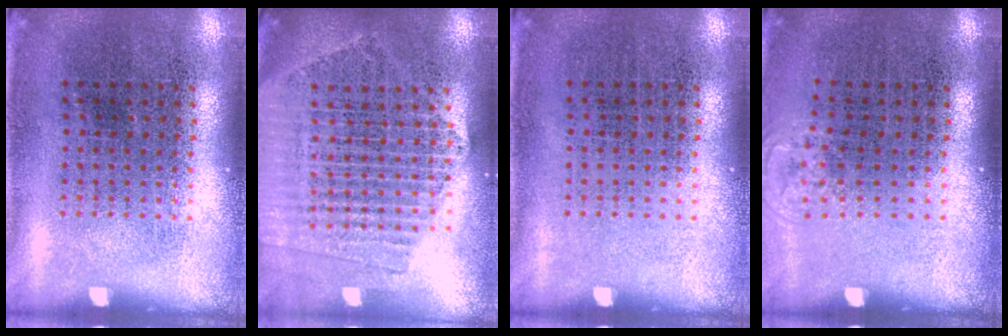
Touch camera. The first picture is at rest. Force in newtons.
{"total": 2.1, "press": 1.9, "slide": 0.9}
{"total": 0.0}
{"total": 0.6, "press": 0.5, "slide": 0.3}